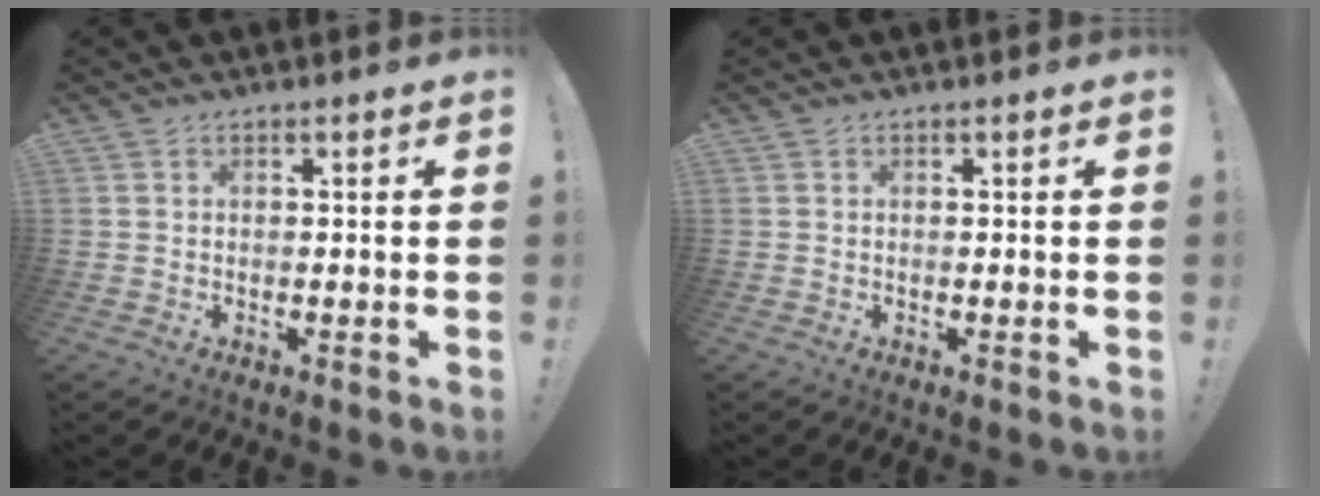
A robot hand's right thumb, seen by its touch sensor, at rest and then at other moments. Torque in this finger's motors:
{"motor_torque": [-0.04, 0.04, -0.03, -0.03, 0.00]}